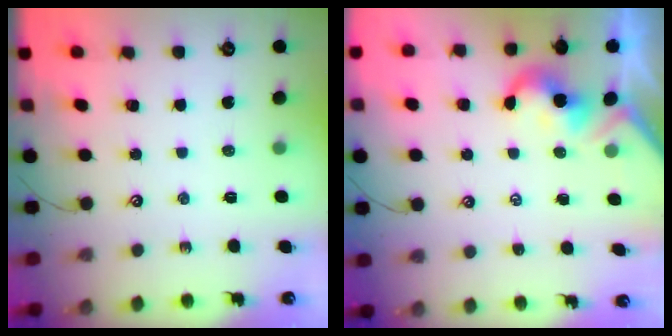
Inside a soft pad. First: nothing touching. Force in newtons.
{"total": 2.1, "press": 2.0, "slide": 0.5}